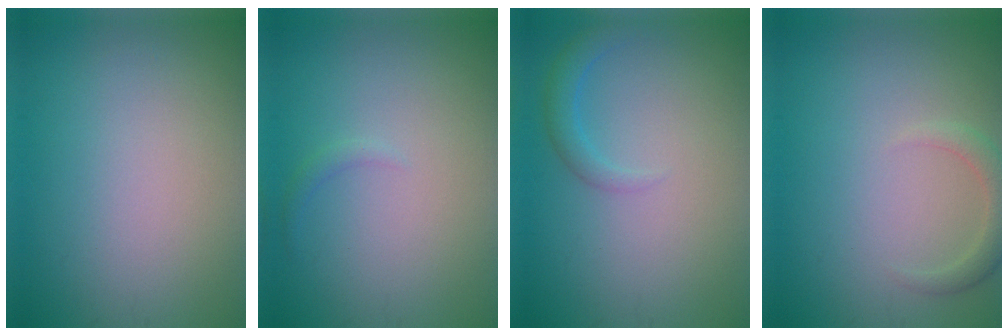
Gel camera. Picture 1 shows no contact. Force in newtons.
{"total": 0.7, "press": 0.7, "slide": 0.1}
{"total": 1.8, "press": 1.8, "slide": 0.2}
{"total": 2.0, "press": 2.0, "slide": 0.3}